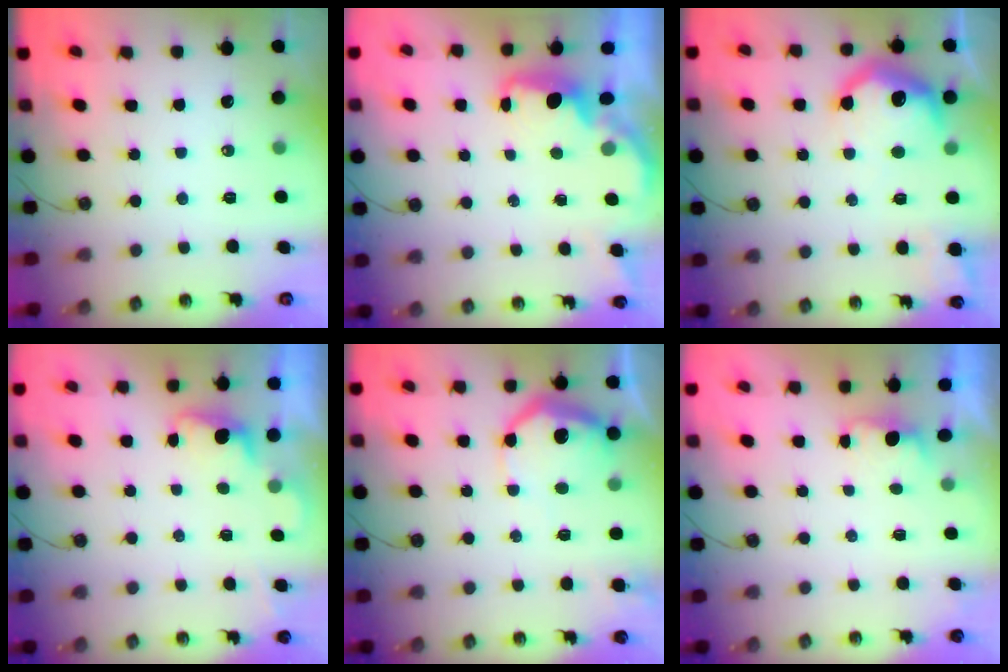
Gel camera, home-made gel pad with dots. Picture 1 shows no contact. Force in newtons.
{"total": 1.5, "press": 1.3, "slide": 0.7}
{"total": 15.0, "press": 15.0, "slide": 1.2}
{"total": 0.9, "press": 0.6, "slide": 0.7}
{"total": 12.0, "press": 11.9, "slide": 0.8}
{"total": 0.8, "press": 0.2, "slide": 0.7}